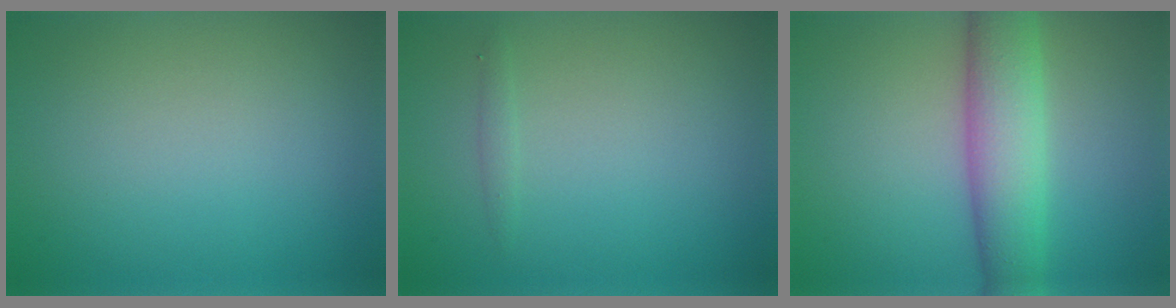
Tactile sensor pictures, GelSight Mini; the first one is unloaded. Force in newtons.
{"total": 0.6, "press": 0.6, "slide": 0.0}
{"total": 5.9, "press": 5.9, "slide": 0.3}